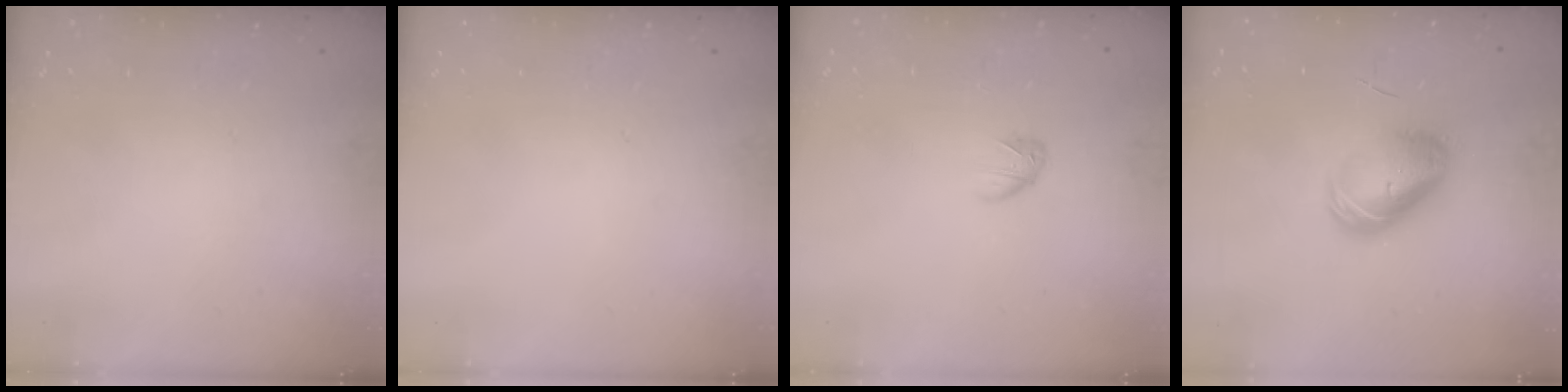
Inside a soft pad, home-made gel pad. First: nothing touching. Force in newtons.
{"total": 0.0}
{"total": 3.0, "press": 2.9, "slide": 0.7}
{"total": 9.3, "press": 9.2, "slide": 1.3}